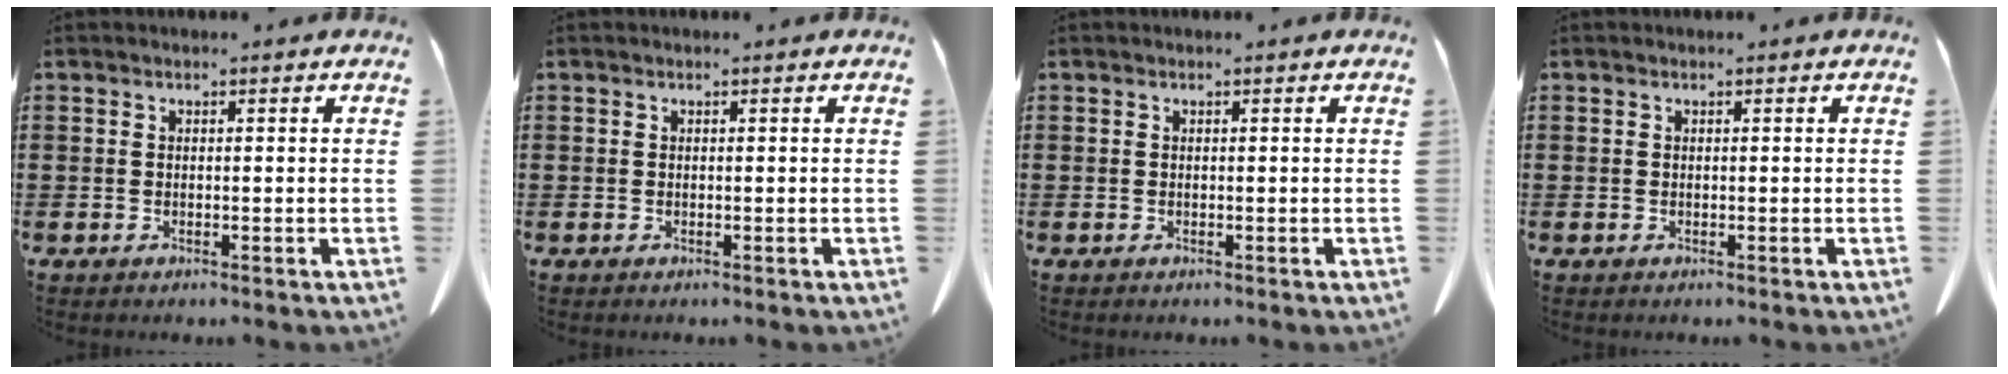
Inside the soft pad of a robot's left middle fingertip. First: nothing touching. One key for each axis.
{"total": 0.0}
{"total": 0.0}
{"total": 0.0}